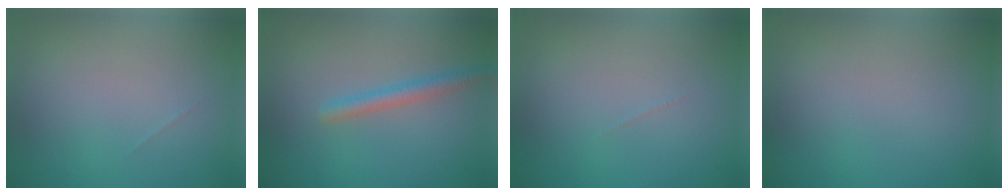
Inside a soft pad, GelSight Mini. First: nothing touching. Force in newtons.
{"total": 2.0, "press": 2.0, "slide": 0.1}
{"total": 0.0}
{"total": 0.0}